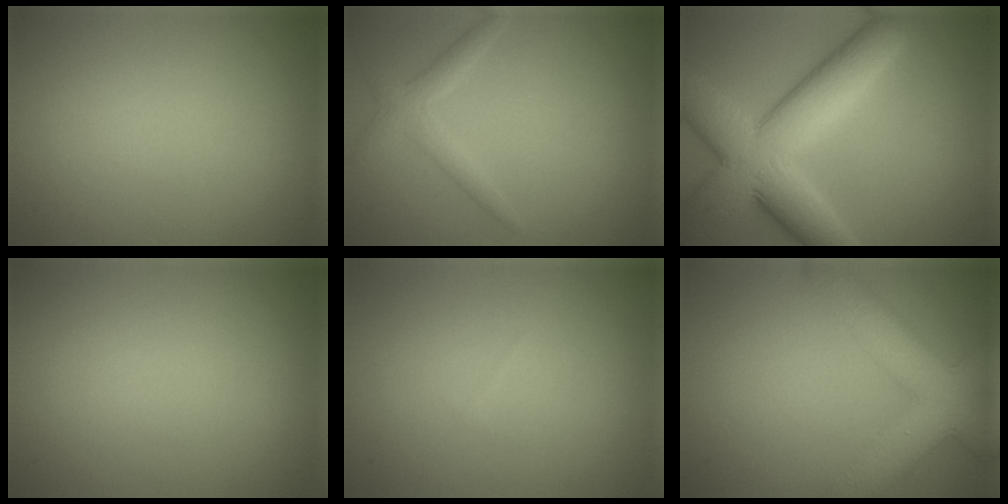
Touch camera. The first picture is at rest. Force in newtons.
{"total": 2.2, "press": 2.1, "slide": 0.1}
{"total": 10.4, "press": 10.4, "slide": 0.1}
{"total": 0.0}
{"total": 0.0}
{"total": 8.3, "press": 8.3, "slide": 0.4}